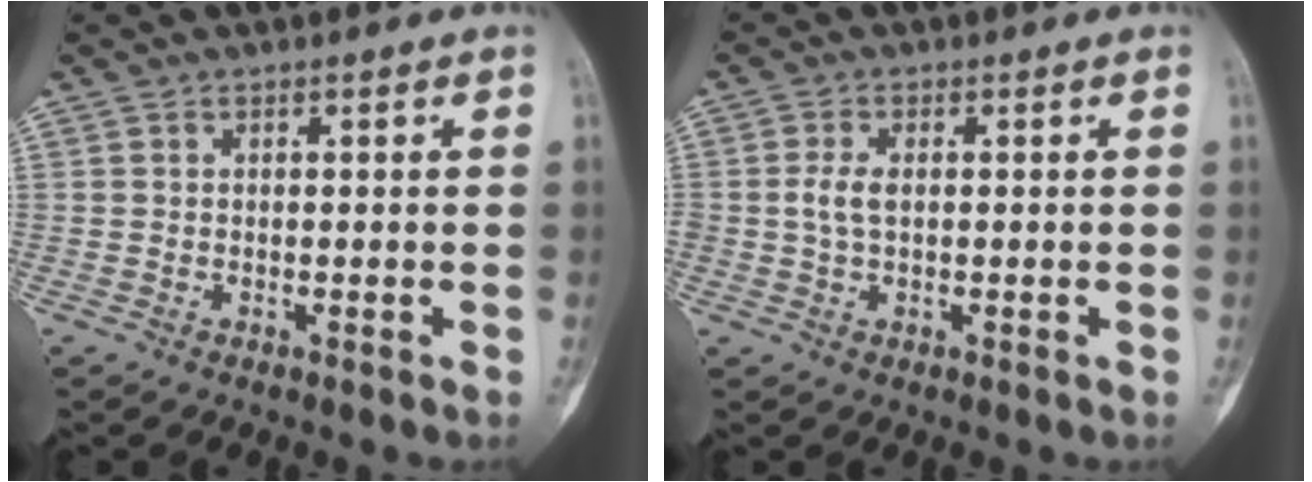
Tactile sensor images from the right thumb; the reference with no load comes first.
{"total": 3.3, "force": [0.2, 1.8, 2.8], "torque": [-0.061, 0.004, 0.004]}